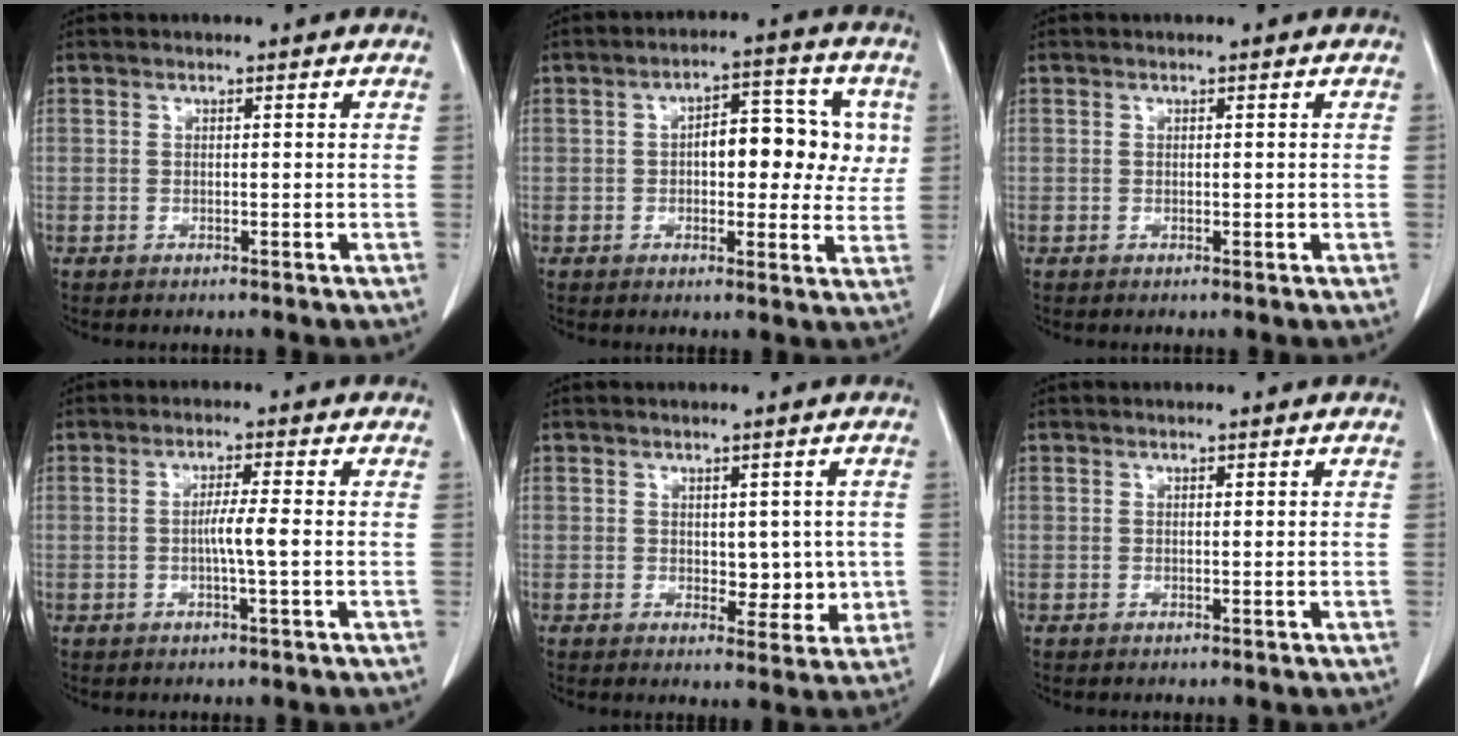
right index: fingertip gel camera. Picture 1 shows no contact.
{"total": 10.1, "force": [1.3, 4.7, 8.9], "torque": [-0.108, 0.035, 0.019]}
{"total": 0.6, "force": [0.0, 0.4, 0.4], "torque": [-0.007, 0.000, 0.002]}
{"total": 3.4, "force": [-0.5, -0.4, 3.4], "torque": [-0.059, -0.001, -0.009]}
{"total": 4.7, "force": [0.1, 2.8, 3.7], "torque": [-0.036, -0.005, 0.010]}
{"total": 0.0}